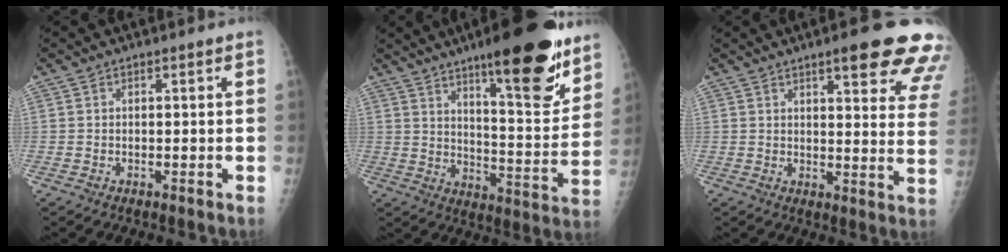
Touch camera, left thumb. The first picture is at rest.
{"total": 20.6, "force": [13.4, 4.7, 15.0], "torque": [-0.178, -0.081, 0.201]}
{"total": 17.9, "force": [12.2, 4.0, 12.5], "torque": [-0.122, -0.048, 0.135]}